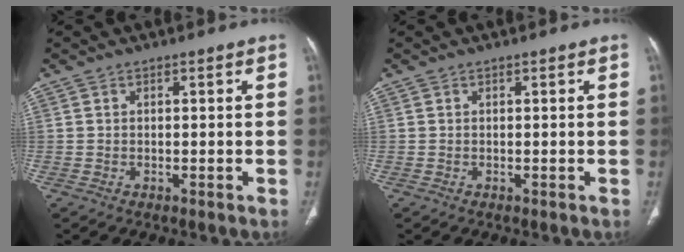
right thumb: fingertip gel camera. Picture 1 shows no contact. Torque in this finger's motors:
{"motor_torque": [0.04, -0.24, 0.31, -0.14, -0.03]}